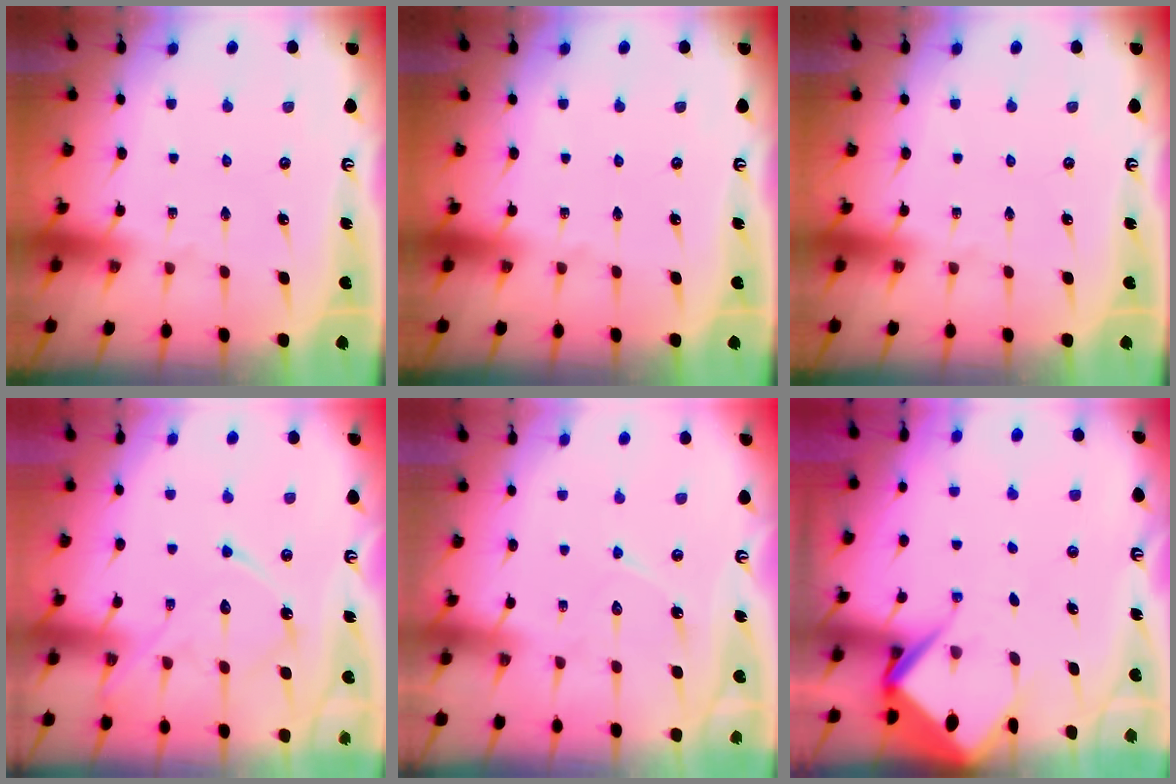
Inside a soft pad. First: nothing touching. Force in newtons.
{"total": 0.0}
{"total": 0.0}
{"total": 13.6, "press": 13.5, "slide": 1.2}
{"total": 7.3, "press": 7.2, "slide": 0.8}
{"total": 8.0, "press": 7.9, "slide": 0.9}